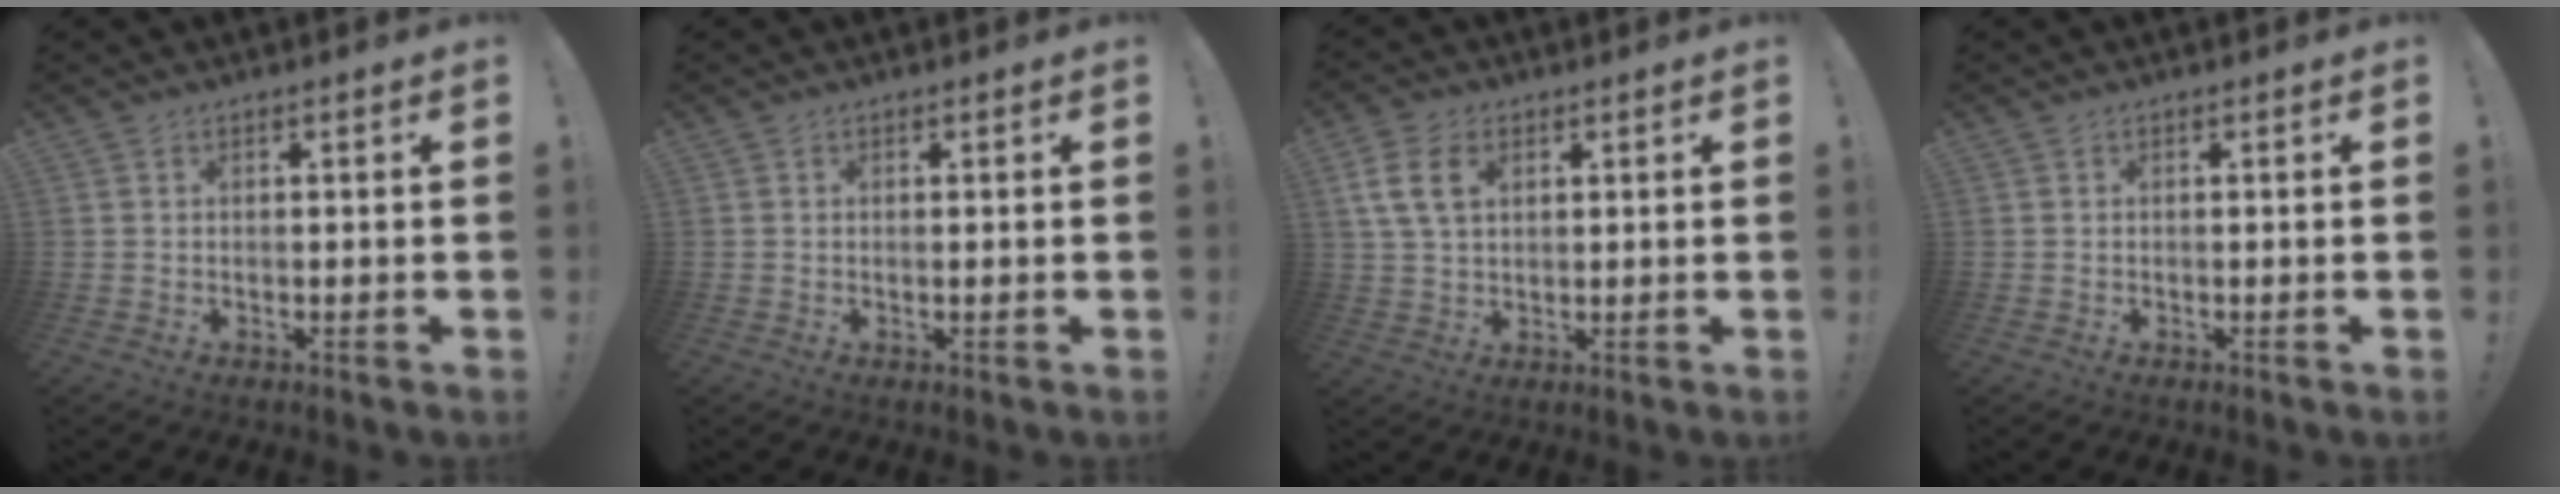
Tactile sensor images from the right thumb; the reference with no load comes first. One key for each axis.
{"total": 0.6, "fx": 0.3, "fy": 0.0, "fz": 0.5, "tx": -0.001, "ty": -0.003, "tz": 0.002}
{"total": 10.0, "fx": 3.2, "fy": 6.5, "fz": 6.9, "tx": -0.131, "ty": 0.006, "tz": 0.064}
{"total": 0.0}